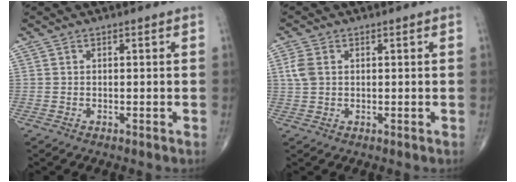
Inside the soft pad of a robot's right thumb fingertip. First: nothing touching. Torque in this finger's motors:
{"motor_torque": [-0.45, 0.46, 0.00, -0.05, 0.02]}